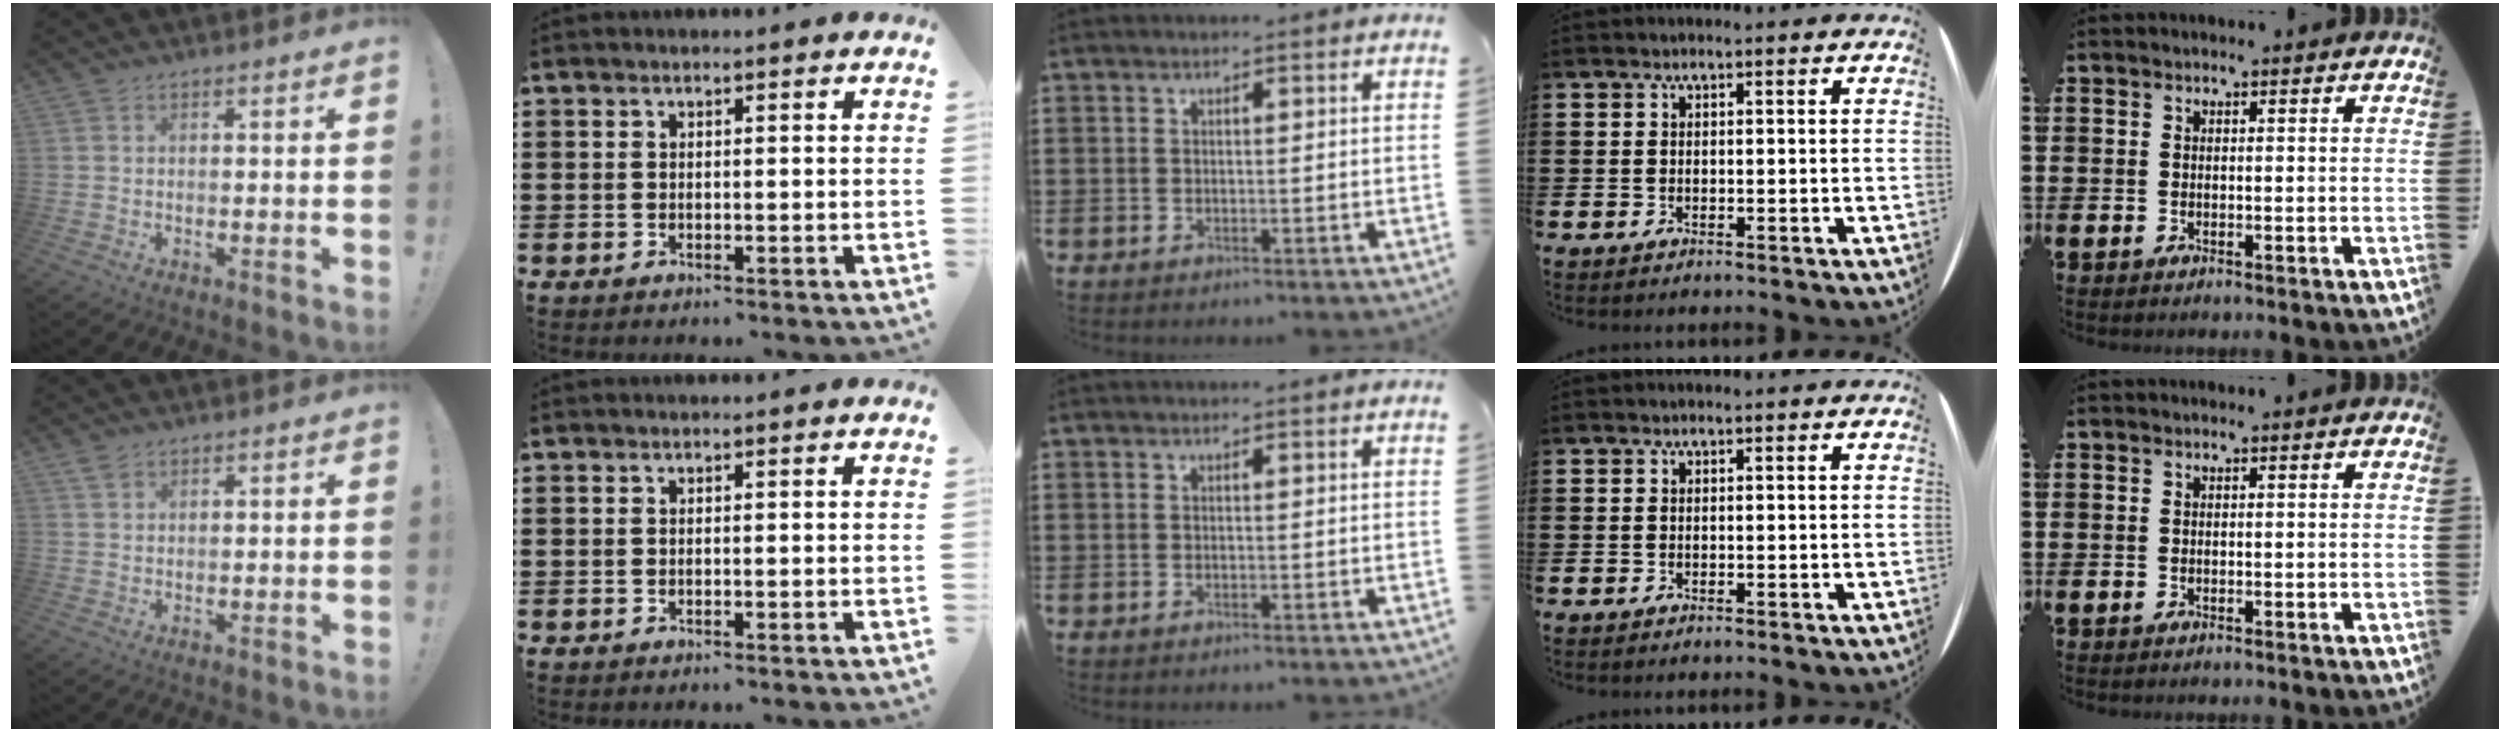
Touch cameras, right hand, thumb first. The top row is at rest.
{"thumb": {"total": 2.4, "force": [1.8, 1.1, 1.2], "torque": [-0.011, -0.009, 0.030]}}